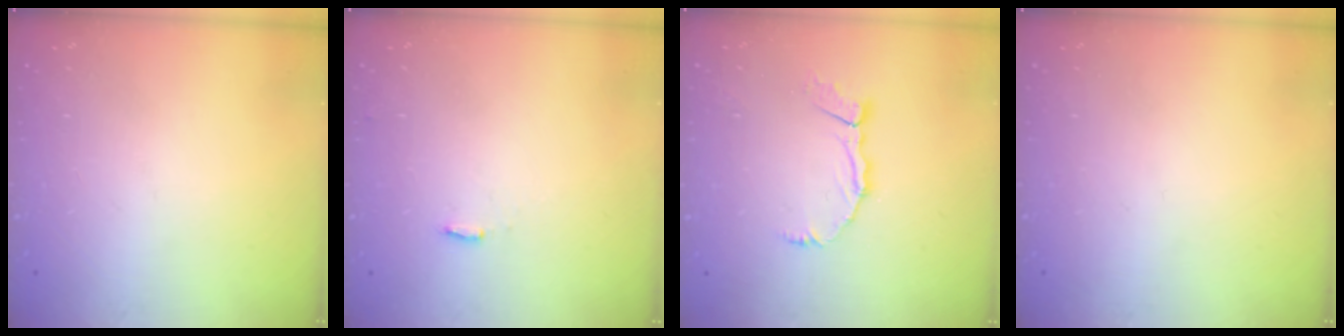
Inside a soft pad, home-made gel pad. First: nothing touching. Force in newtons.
{"total": 2.1, "press": 2.0, "slide": 0.4}
{"total": 7.0, "press": 6.9, "slide": 0.8}
{"total": 0.0}